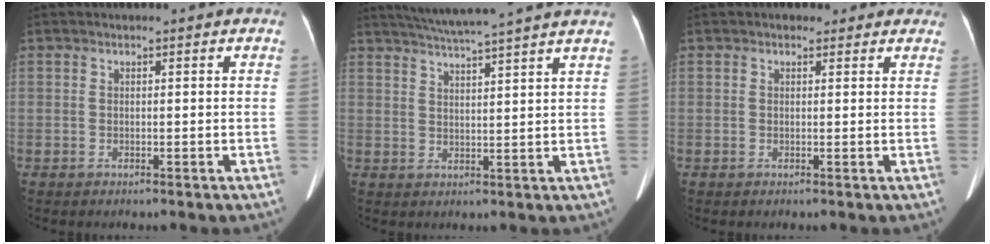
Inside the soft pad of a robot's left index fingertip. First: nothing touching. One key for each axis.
{"total": 12.4, "fx": 10.8, "fy": -1.6, "fz": 5.9, "tx": -0.103, "ty": 0.008, "tz": 0.144}
{"total": 2.6, "fx": 1.9, "fy": 1.8, "fz": 0.5, "tx": 0.006, "ty": 0.011, "tz": 0.017}